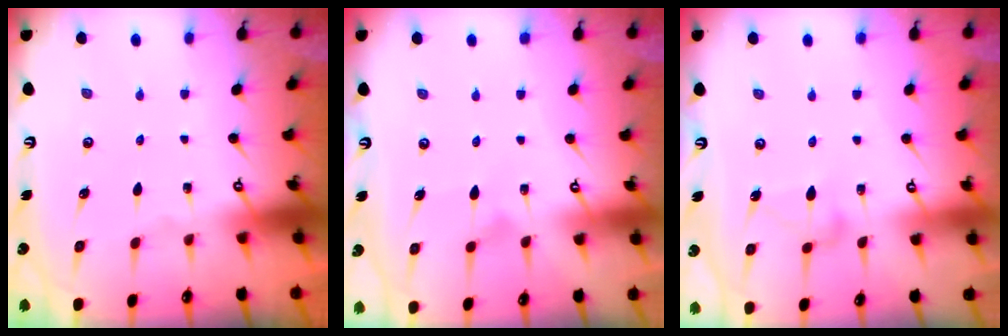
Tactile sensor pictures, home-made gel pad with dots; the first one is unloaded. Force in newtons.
{"total": 8.1, "press": 8.1, "slide": 0.3}
{"total": 9.1, "press": 9.1, "slide": 0.1}